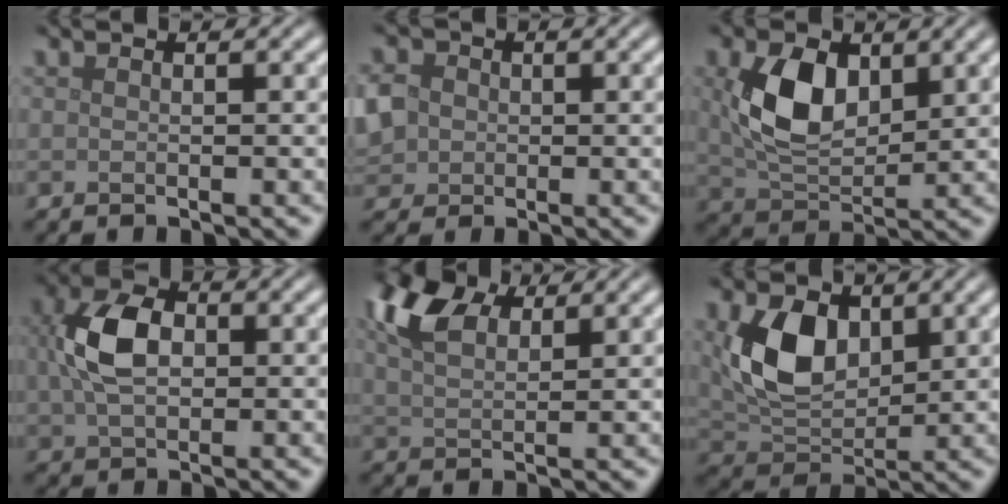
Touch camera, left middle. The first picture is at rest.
{"total": 5.6, "force": [-0.2, 5.0, 2.5], "torque": [-0.069, 0.009, -0.018]}
{"total": 6.4, "force": [1.6, 4.1, 4.7], "torque": [-0.109, -0.005, 0.035]}
{"total": 6.0, "force": [0.7, 4.1, 4.3], "torque": [-0.099, 0.005, 0.009]}
{"total": 6.6, "force": [4.0, 3.2, 4.2], "torque": [-0.096, 0.022, 0.069]}
{"total": 6.7, "force": [1.6, 4.4, 4.8], "torque": [-0.102, -0.007, 0.037]}